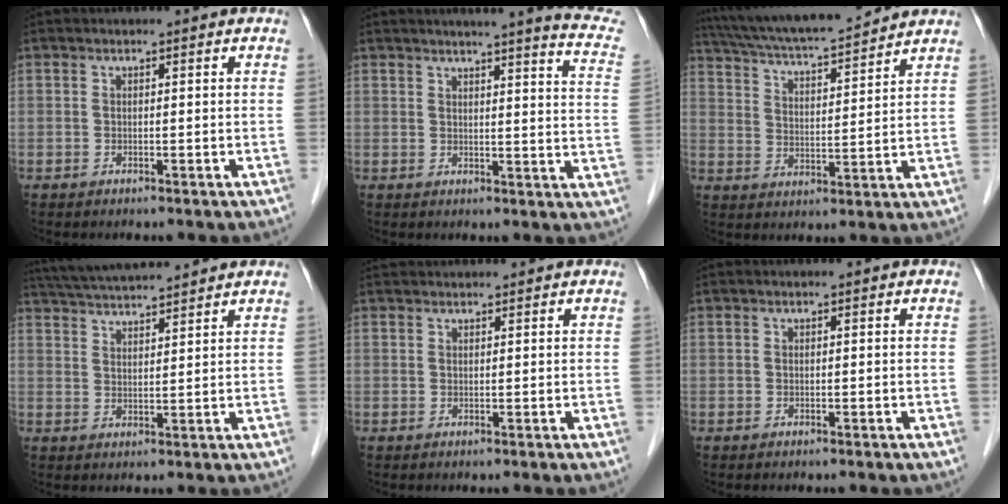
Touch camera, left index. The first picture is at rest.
{"total": 15.1, "force": [13.6, -0.3, 6.5], "torque": [-0.076, -0.065, 0.134]}
{"total": 15.8, "force": [14.4, 1.2, 6.6], "torque": [-0.122, 0.016, 0.234]}
{"total": 10.9, "force": [10.1, 0.1, 4.1], "torque": [-0.080, 0.027, 0.159]}
{"total": 3.2, "force": [3.1, 0.3, 0.6], "torque": [-0.007, 0.031, 0.048]}
{"total": 0.0}